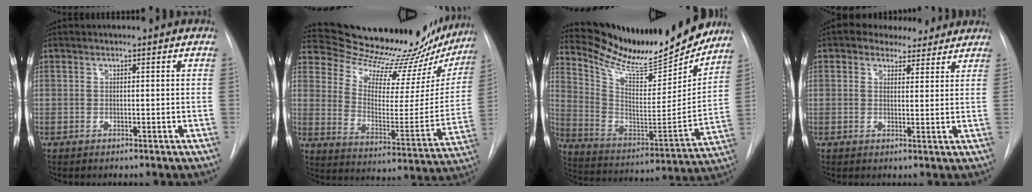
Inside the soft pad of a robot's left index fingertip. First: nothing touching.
{"total": 26.0, "force": [24.2, 6.1, 7.2], "torque": [-0.104, -0.073, 0.319]}
{"total": 23.0, "force": [20.8, 3.7, 9.1], "torque": [-0.157, -0.050, 0.324]}
{"total": 7.3, "force": [6.0, 3.6, 2.1], "torque": [-0.020, 0.017, 0.076]}